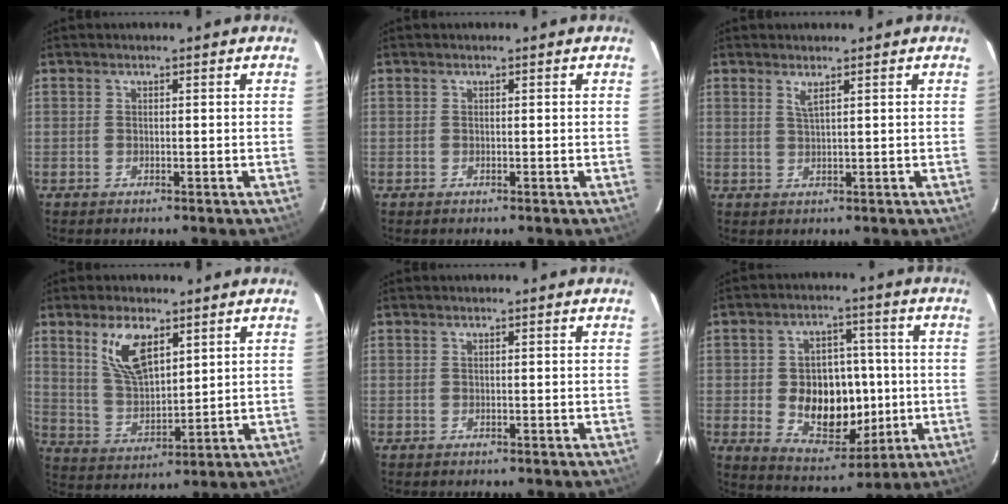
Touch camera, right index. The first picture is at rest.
{"total": 0.0}
{"total": 1.6, "force": [1.1, -0.1, 1.2], "torque": [-0.024, -0.002, 0.019]}
{"total": 9.9, "force": [5.2, 4.5, 7.1], "torque": [-0.136, 0.005, 0.112]}
{"total": 0.0}
{"total": 13.5, "force": [-1.5, 10.1, 8.8], "torque": [-0.171, 0.003, 0.000]}